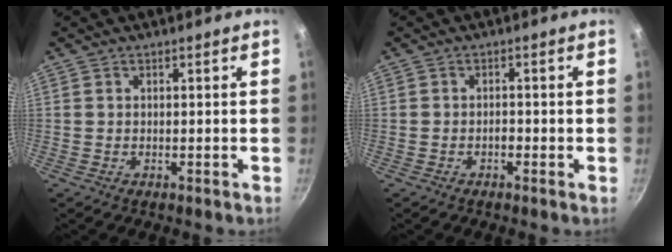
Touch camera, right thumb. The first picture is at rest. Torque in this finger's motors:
{"motor_torque": [0.20, -0.05, 0.25, -0.05, 0.01]}